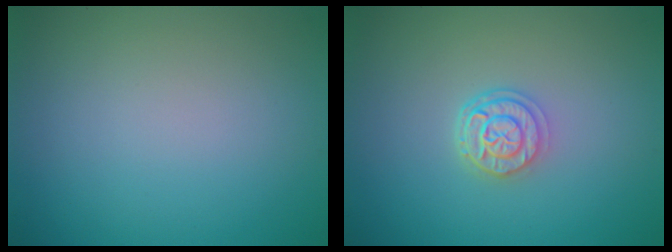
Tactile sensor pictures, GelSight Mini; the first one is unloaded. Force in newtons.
{"total": 2.6, "press": 2.1, "slide": 1.5}